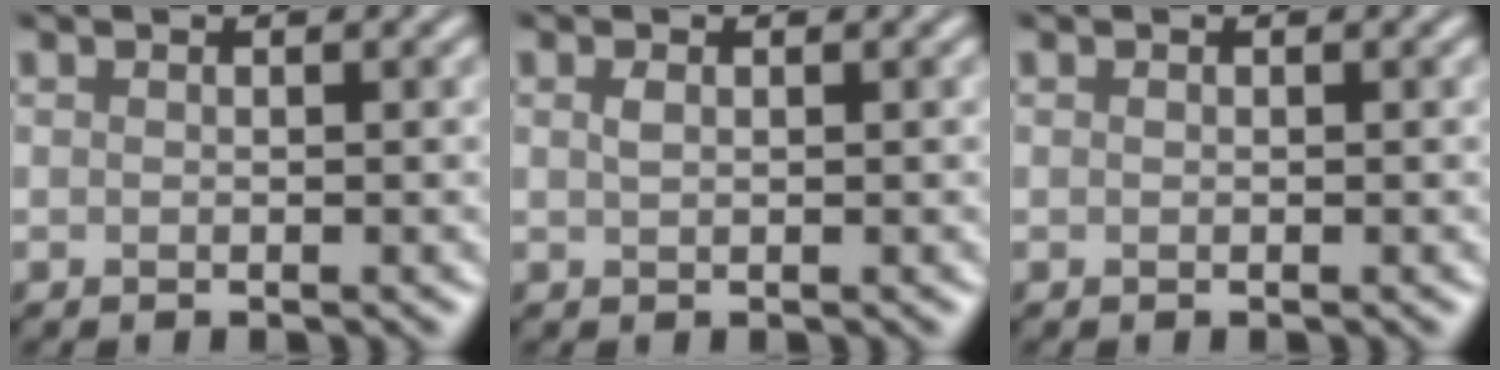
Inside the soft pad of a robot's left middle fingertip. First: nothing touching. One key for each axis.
{"total": 0.7, "fx": 0.3, "fy": 0.4, "fz": 0.6, "tx": -0.015, "ty": 0.002, "tz": 0.006}
{"total": 0.0}